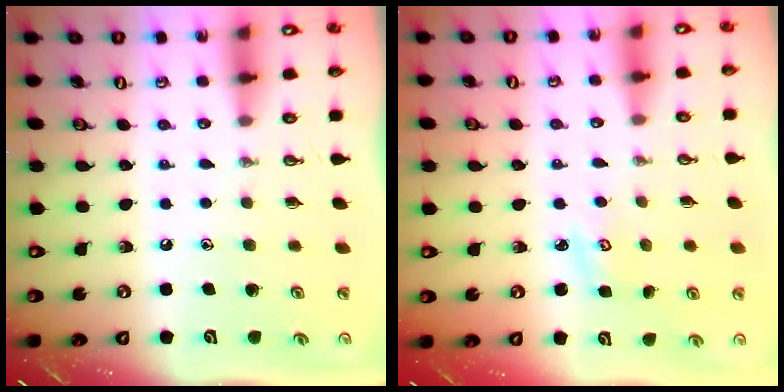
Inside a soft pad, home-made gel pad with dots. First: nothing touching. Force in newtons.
{"total": 2.8, "press": 2.8, "slide": 0.2}